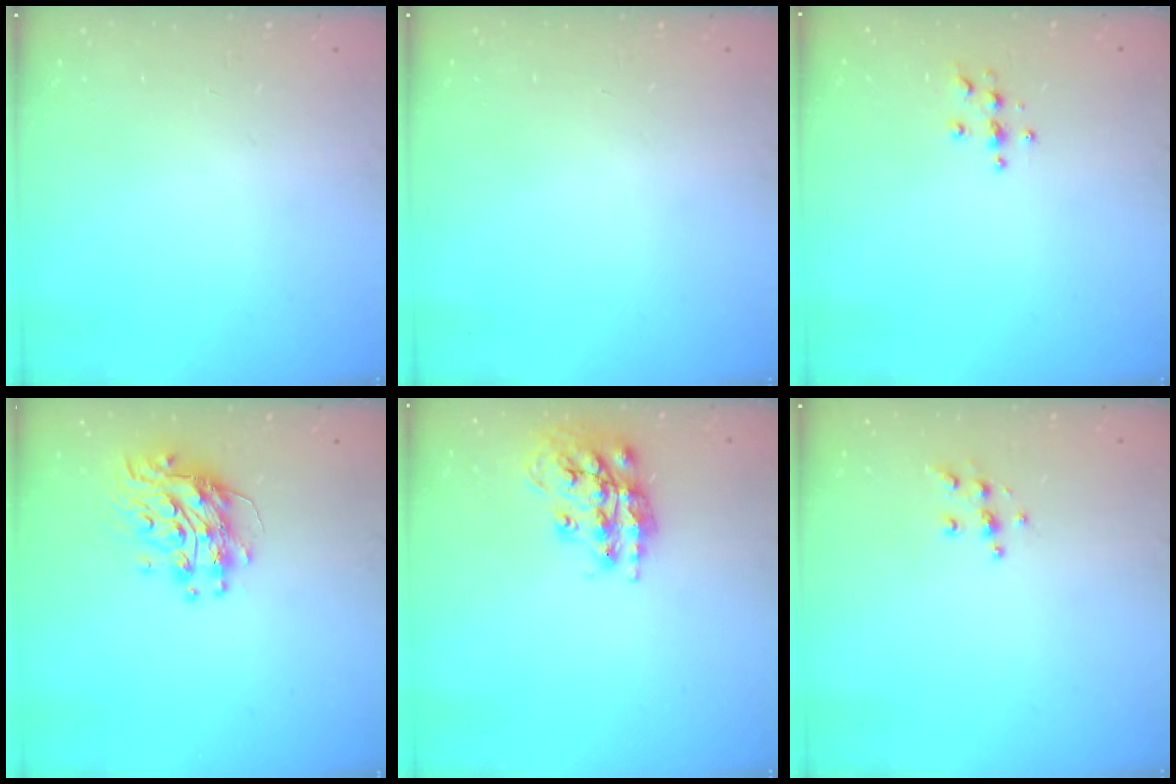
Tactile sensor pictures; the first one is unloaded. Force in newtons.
{"total": 0.0}
{"total": 4.0, "press": 3.9, "slide": 0.4}
{"total": 11.5, "press": 11.5, "slide": 1.0}
{"total": 16.8, "press": 16.7, "slide": 1.5}
{"total": 5.9, "press": 5.9, "slide": 0.5}